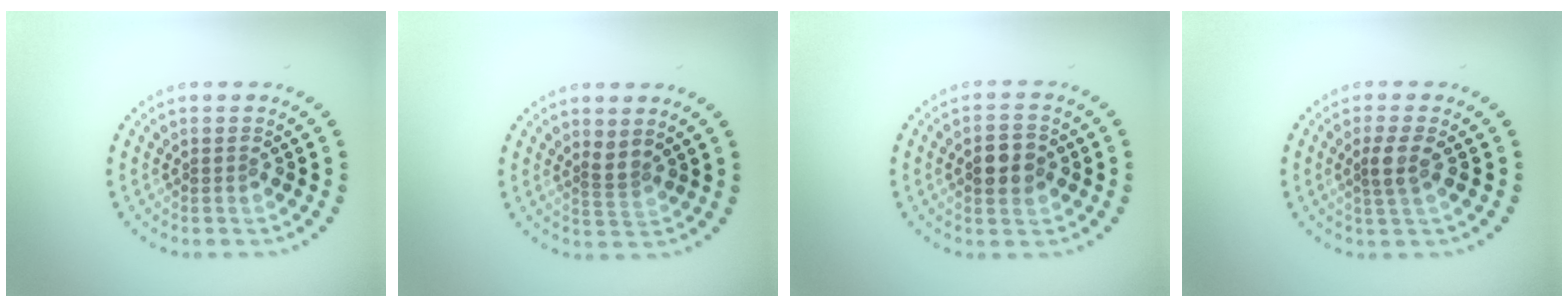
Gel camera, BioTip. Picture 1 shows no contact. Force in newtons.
{"total": 1.3, "press": 0.9, "slide": 0.9}
{"total": 3.7, "press": 3.7, "slide": 0.1}
{"total": 2.3, "press": 1.9, "slide": 1.2}